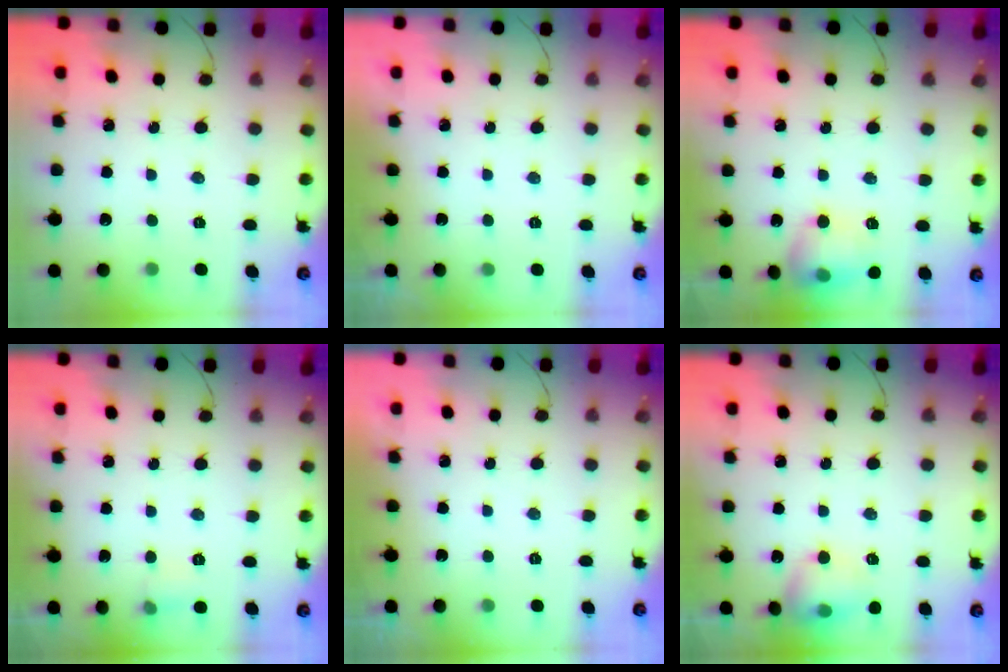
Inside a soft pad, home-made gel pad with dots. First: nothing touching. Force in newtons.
{"total": 0.0}
{"total": 11.9, "press": 11.9, "slide": 1.3}
{"total": 4.8, "press": 4.6, "slide": 1.4}
{"total": 0.0}
{"total": 10.0, "press": 9.9, "slide": 1.4}